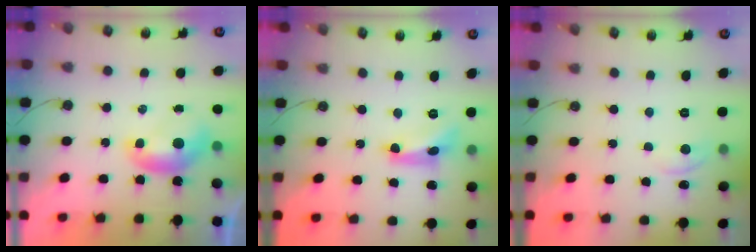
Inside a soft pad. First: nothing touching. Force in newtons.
{"total": 6.4, "press": 6.4, "slide": 0.4}
{"total": 0.8, "press": 0.2, "slide": 0.8}